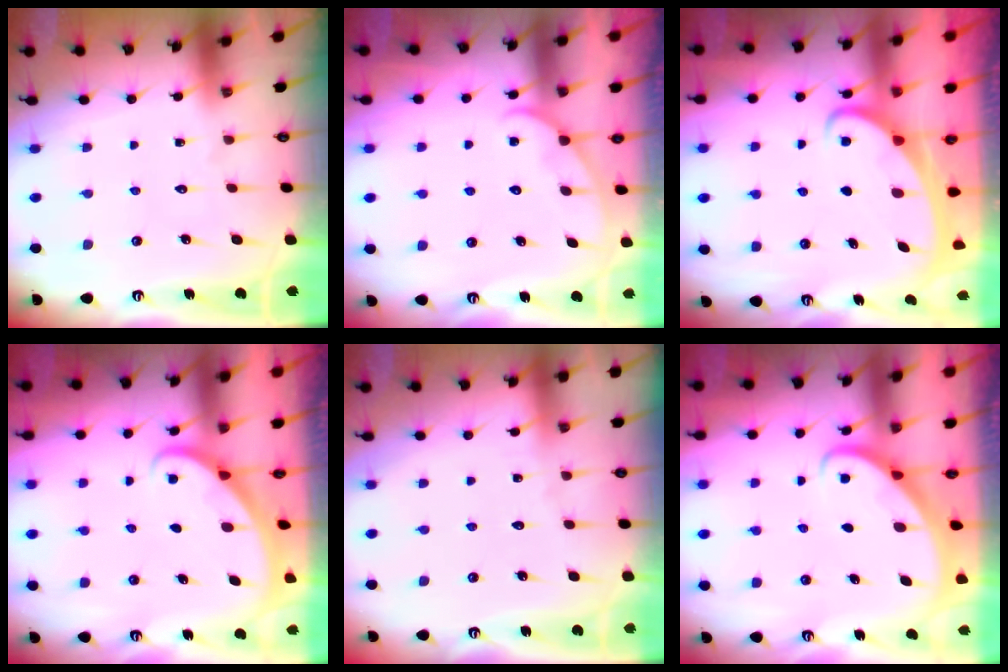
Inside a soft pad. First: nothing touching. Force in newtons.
{"total": 3.6, "press": 3.6, "slide": 0.3}
{"total": 2.2, "press": 2.2, "slide": 0.3}
{"total": 1.9, "press": 1.9, "slide": 0.1}
{"total": 3.0, "press": 3.0, "slide": 0.3}
{"total": 2.7, "press": 2.7, "slide": 0.2}